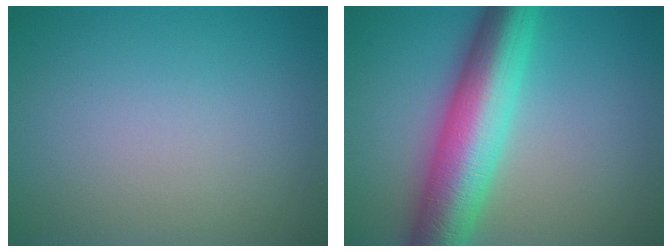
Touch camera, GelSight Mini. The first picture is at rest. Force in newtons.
{"total": 9.8, "press": 9.8, "slide": 0.2}